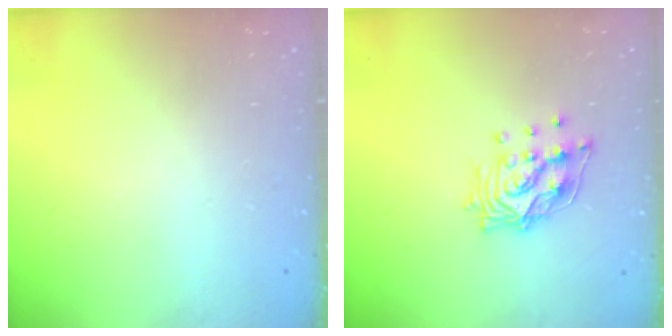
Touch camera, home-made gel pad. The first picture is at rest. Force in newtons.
{"total": 12.9, "press": 12.8, "slide": 1.2}